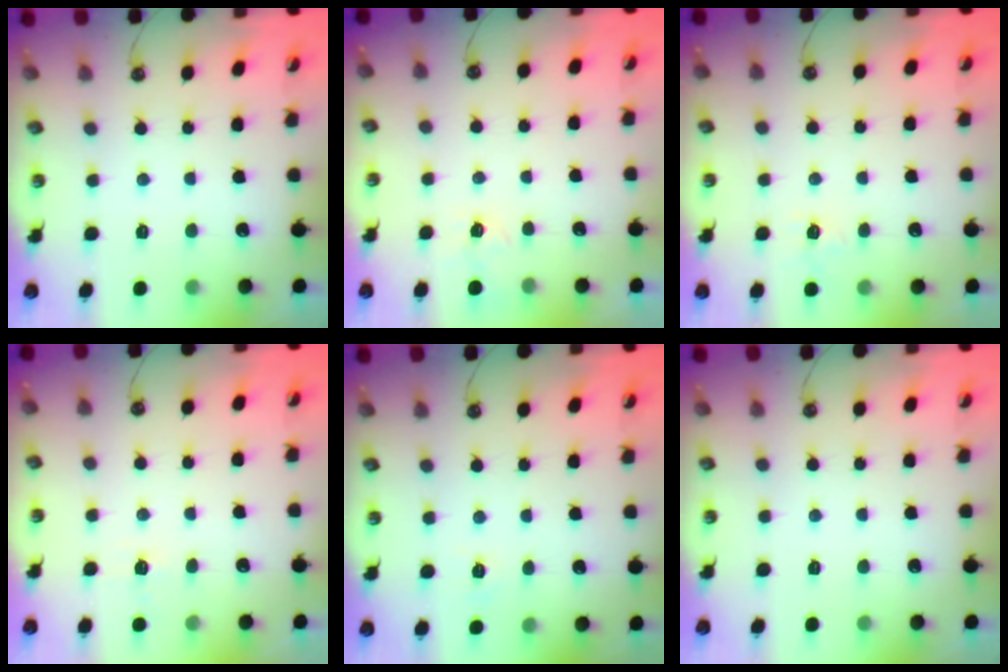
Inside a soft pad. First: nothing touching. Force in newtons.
{"total": 3.0, "press": 3.0, "slide": 0.4}
{"total": 6.5, "press": 6.5, "slide": 0.6}
{"total": 5.0, "press": 5.0, "slide": 0.5}
{"total": 3.8, "press": 3.8, "slide": 0.5}
{"total": 0.0}